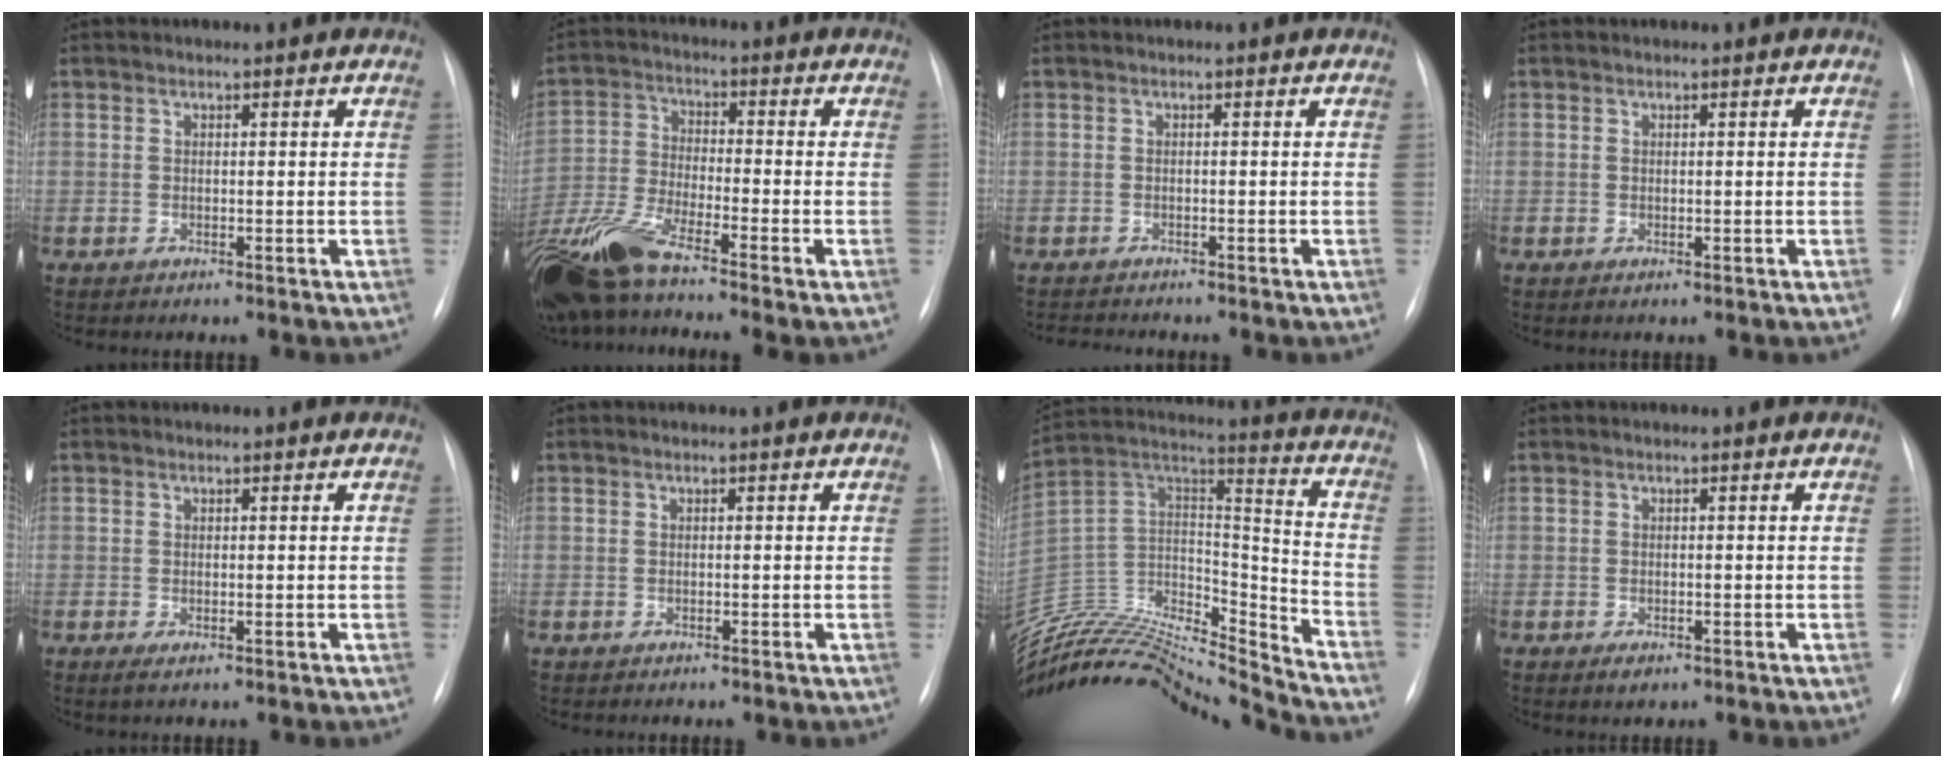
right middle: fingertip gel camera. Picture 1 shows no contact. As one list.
[{"total": 13.1, "force": [-9.7, 0.9, 8.8], "torque": [-0.189, -0.024, -0.187]}, {"total": 2.2, "force": [-2.2, 0.0, 0.4], "torque": [-0.005, -0.009, -0.033]}, {"total": 0.0}, {"total": 0.7, "force": [-0.1, 0.2, 0.7], "torque": [-0.011, -0.005, 0.002]}, {"total": 0.0}, {"total": 26.1, "force": [-25.0, 2.5, 7.0], "torque": [-0.161, 0.018, -0.419]}, {"total": 1.4, "force": [-0.8, 0.7, 0.9], "torque": [-0.013, 0.000, -0.005]}]